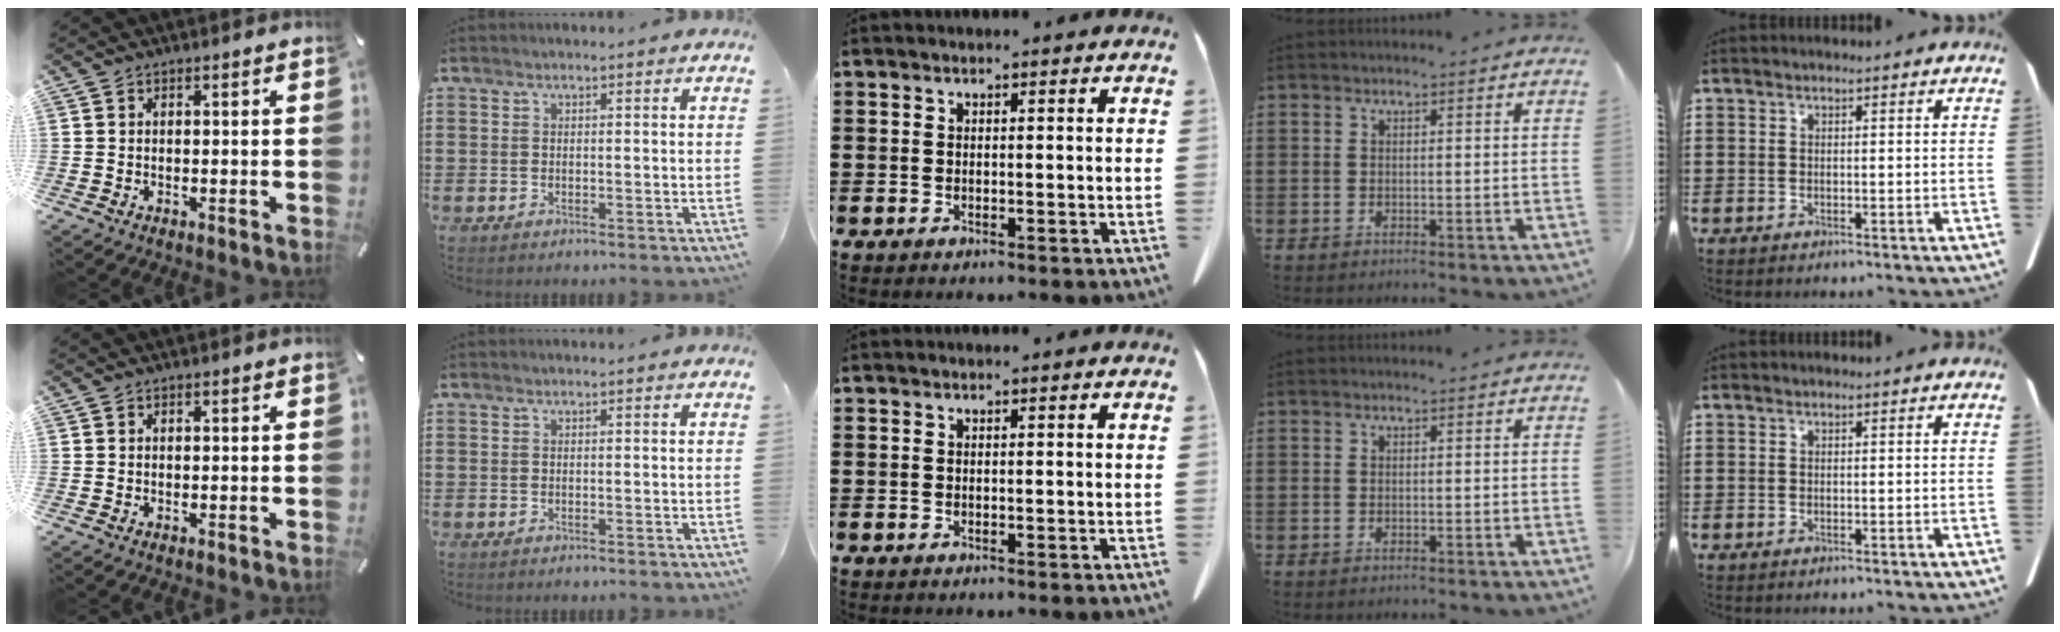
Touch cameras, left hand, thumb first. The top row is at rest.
{}